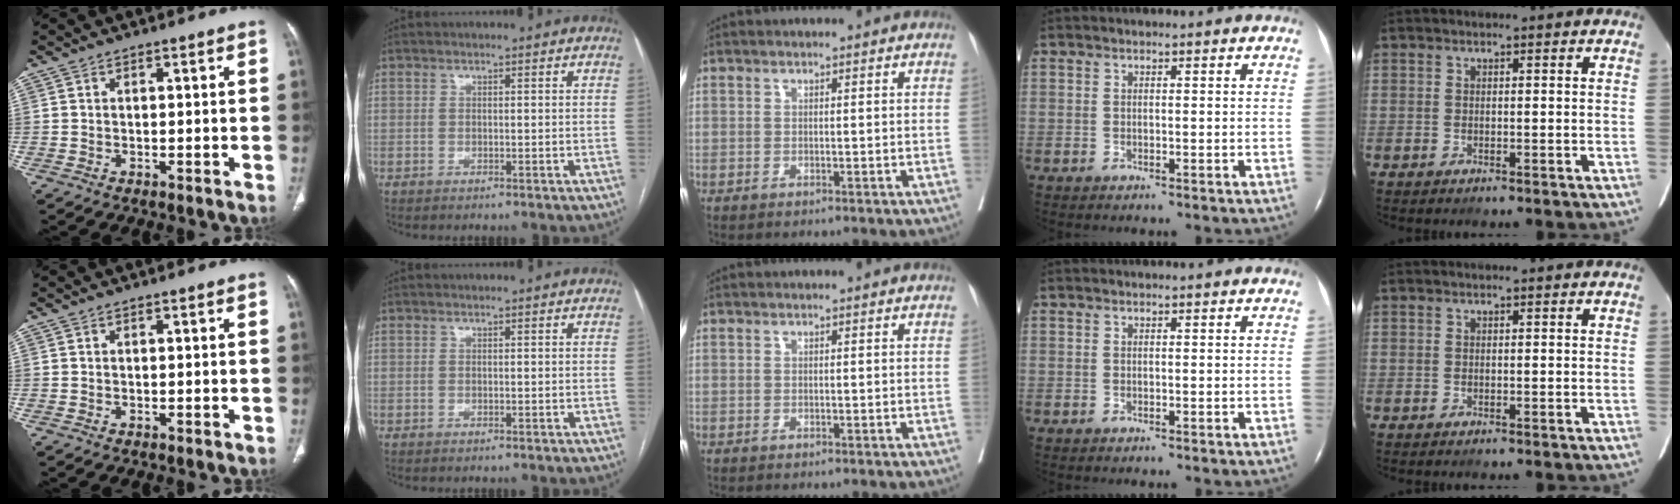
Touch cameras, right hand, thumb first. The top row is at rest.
{}